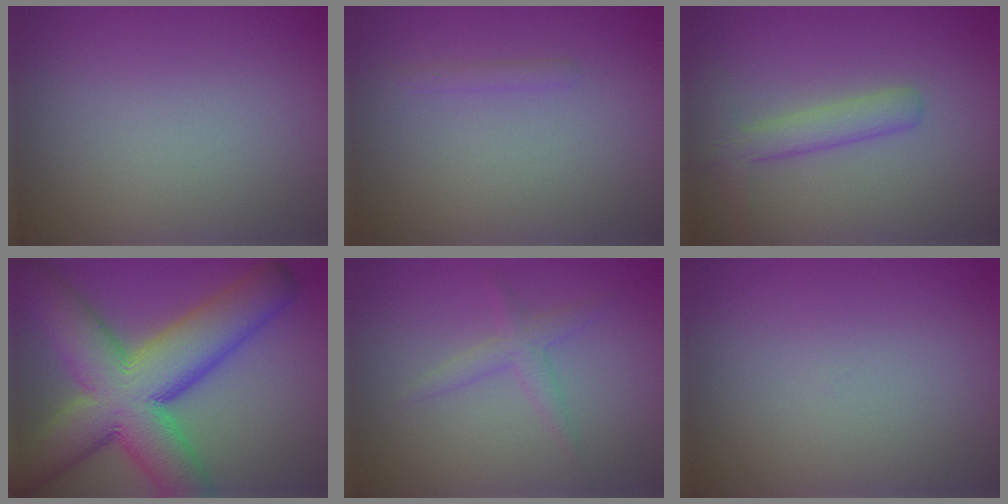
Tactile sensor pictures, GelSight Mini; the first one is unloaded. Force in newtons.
{"total": 0.7, "press": 0.7, "slide": 0.0}
{"total": 2.7, "press": 2.7, "slide": 0.1}
{"total": 13.6, "press": 13.6, "slide": 0.6}
{"total": 1.8, "press": 1.8, "slide": 0.1}
{"total": 0.0}